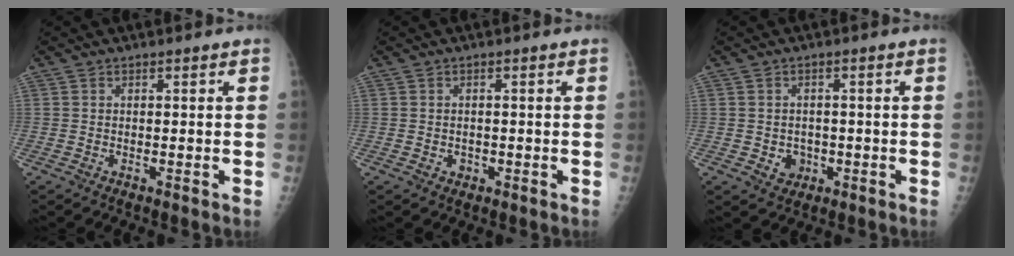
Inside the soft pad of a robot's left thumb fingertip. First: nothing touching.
{"total": 1.4, "force": [-0.5, 1.2, 0.3], "torque": [0.001, 0.003, -0.005]}
{"total": 3.4, "force": [-1.0, 3.1, 1.2], "torque": [0.001, 0.004, -0.009]}